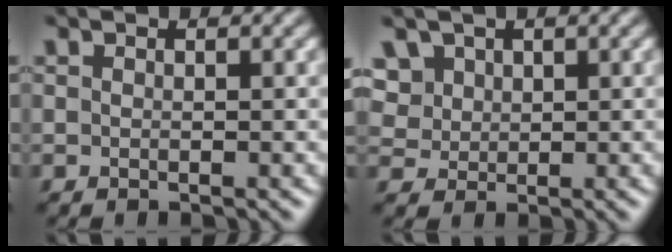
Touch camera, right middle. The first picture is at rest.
{"total": 4.0, "force": [2.3, 2.9, 1.5], "torque": [-0.055, 0.004, 0.050]}